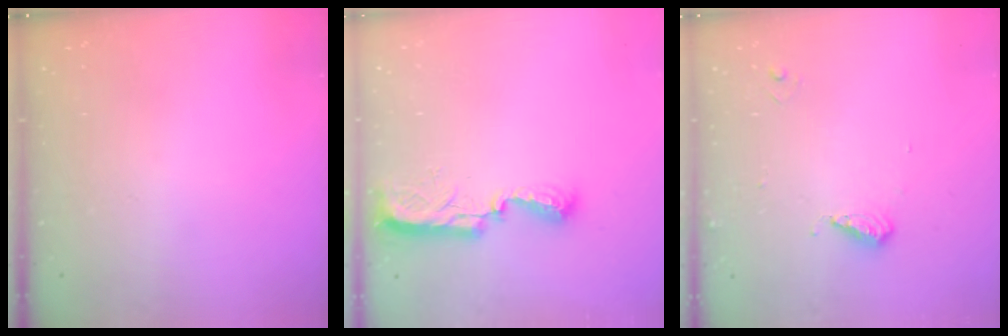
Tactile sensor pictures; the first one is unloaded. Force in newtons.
{"total": 8.3, "press": 8.3, "slide": 0.9}
{"total": 5.0, "press": 4.9, "slide": 0.6}